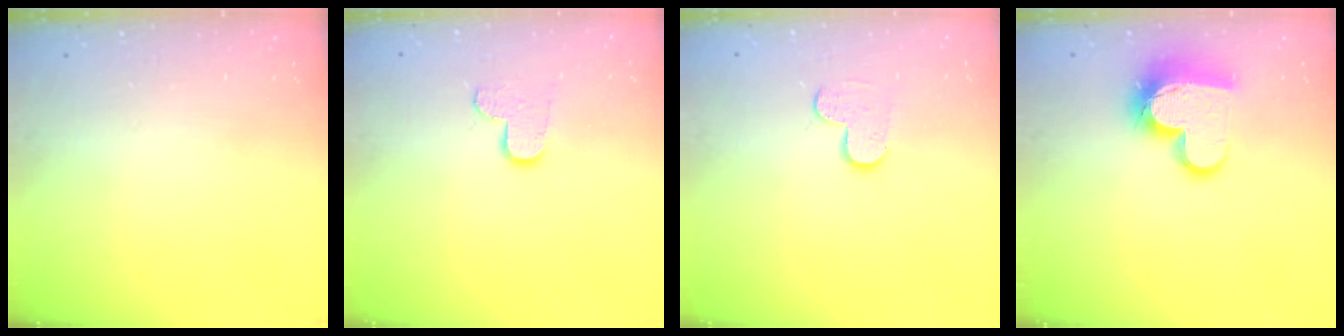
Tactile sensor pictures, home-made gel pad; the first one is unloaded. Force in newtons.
{"total": 7.0, "press": 7.0, "slide": 0.3}
{"total": 4.8, "press": 4.8, "slide": 0.5}
{"total": 15.8, "press": 15.8, "slide": 1.2}